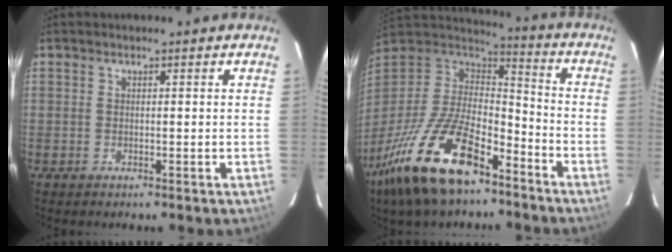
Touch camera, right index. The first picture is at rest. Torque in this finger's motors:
{"motor_torque": [1.55, -0.59, 1.05, 0.21]}